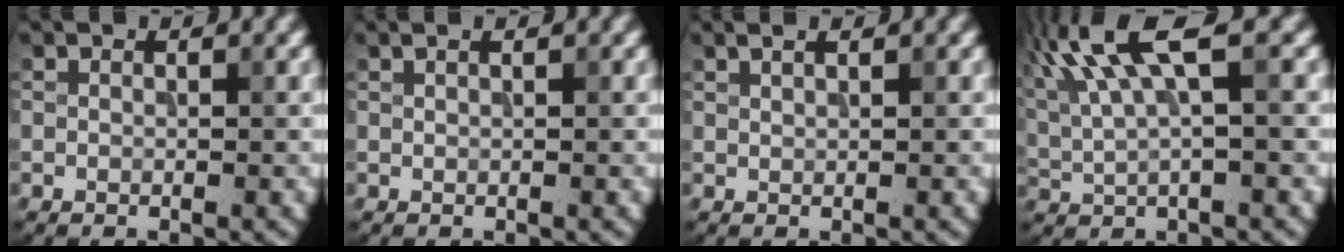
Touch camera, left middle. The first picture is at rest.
{"total": 0.7, "force": [0.5, 0.3, 0.5], "torque": [-0.006, -0.002, 0.004]}
{"total": 1.4, "force": [1.0, 0.5, 0.9], "torque": [-0.004, 0.000, 0.003]}
{"total": 8.6, "force": [4.0, 2.2, 7.3], "torque": [-0.160, 0.015, 0.082]}